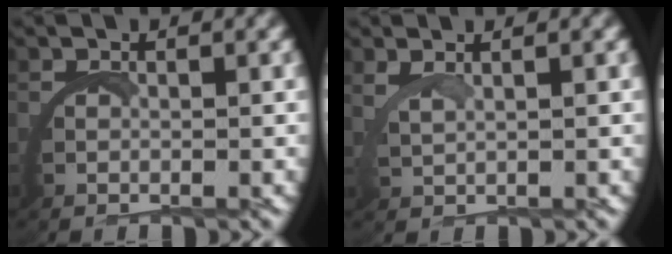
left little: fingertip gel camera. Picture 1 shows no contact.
{"total": 1.8, "force": [1.6, -0.7, 0.5], "torque": [-0.021, 0.001, 0.036]}